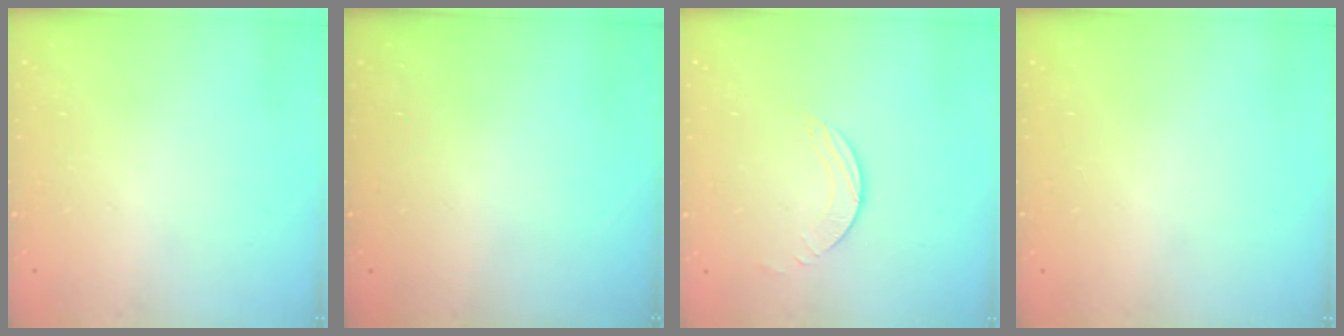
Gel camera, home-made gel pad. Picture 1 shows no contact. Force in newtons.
{"total": 0.0}
{"total": 2.0, "press": 2.0, "slide": 0.2}
{"total": 0.0}